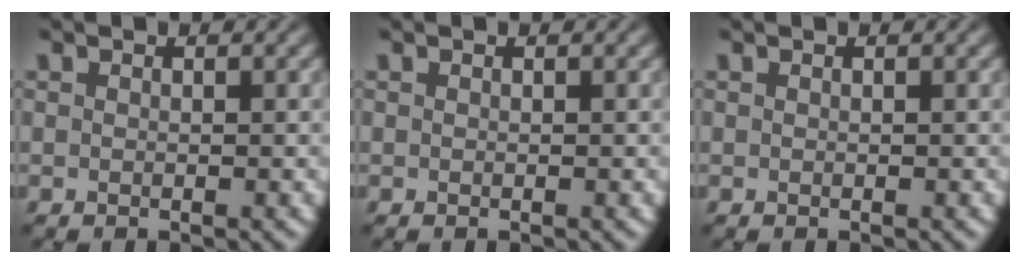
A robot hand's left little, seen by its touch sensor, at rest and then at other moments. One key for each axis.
{"total": 0.0}
{"total": 0.0}